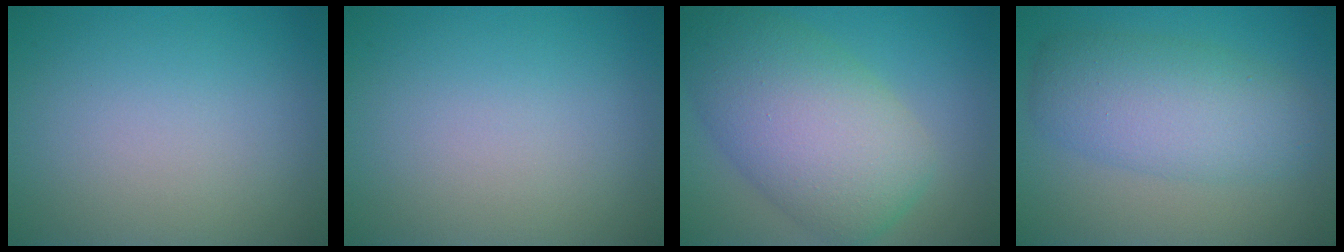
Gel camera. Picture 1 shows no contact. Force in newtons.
{"total": 0.0}
{"total": 9.5, "press": 9.5, "slide": 0.4}
{"total": 5.8, "press": 5.8, "slide": 0.1}